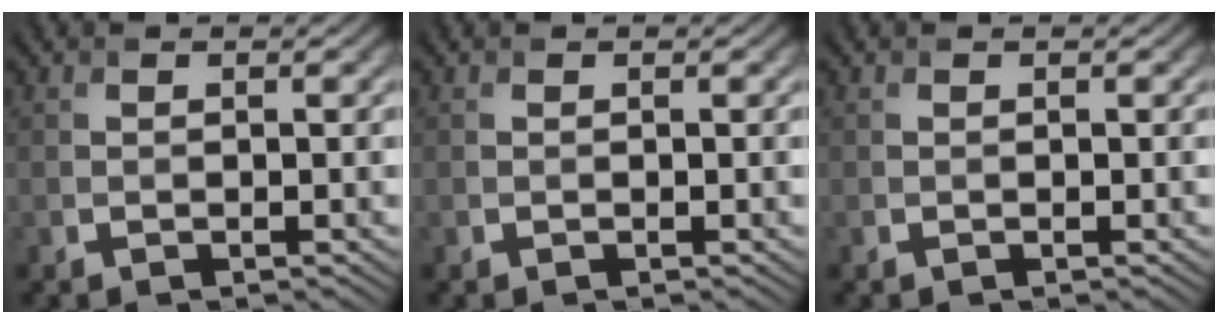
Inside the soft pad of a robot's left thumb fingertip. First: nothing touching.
{"total": 0.0}
{"total": 0.0}